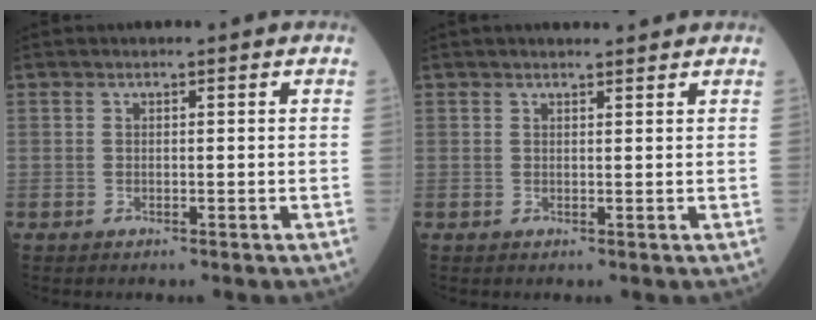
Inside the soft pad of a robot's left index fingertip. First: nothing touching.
{"total": 4.4, "force": [4.1, 0.5, 1.6], "torque": [-0.020, 0.019, 0.051]}